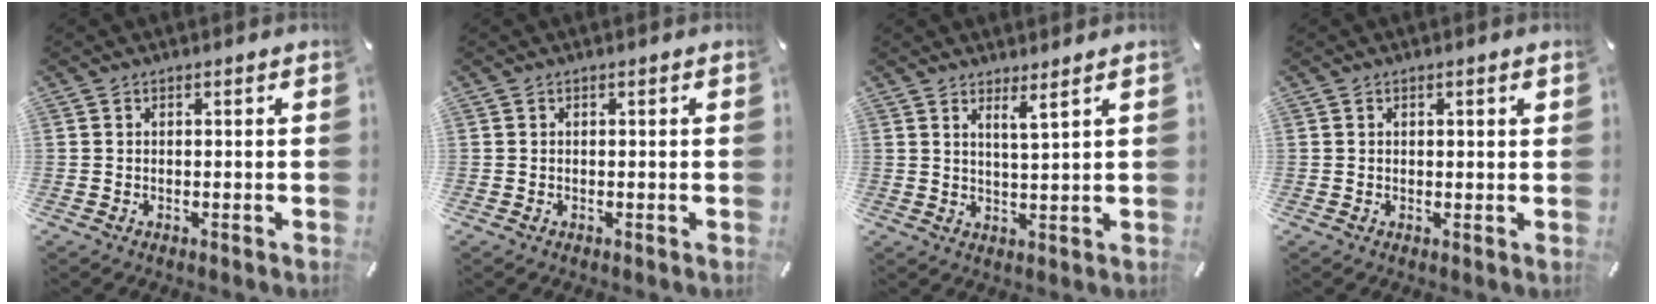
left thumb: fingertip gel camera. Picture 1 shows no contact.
{"total": 0.0}
{"total": 4.0, "force": [3.2, -0.6, 2.3], "torque": [-0.044, -0.021, 0.052]}
{"total": 1.1, "force": [0.3, 0.5, 0.9], "torque": [-0.011, 0.001, 0.003]}